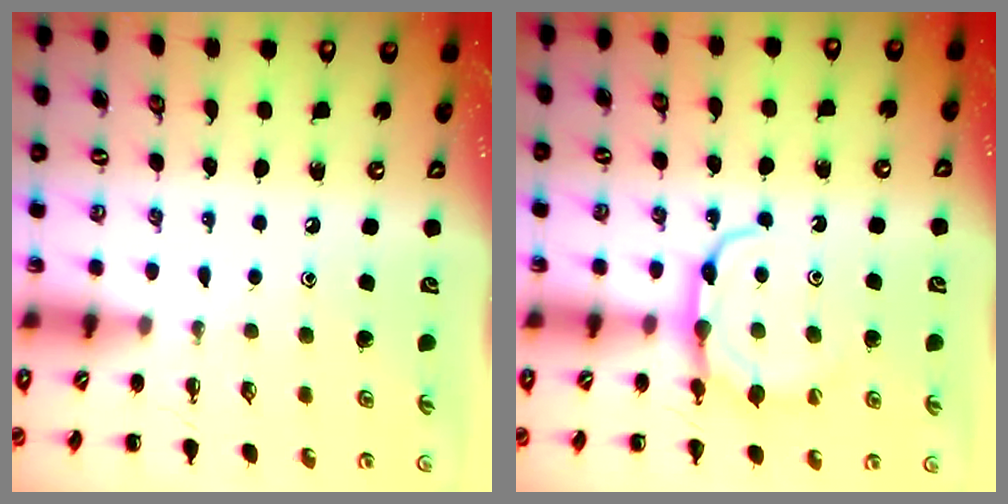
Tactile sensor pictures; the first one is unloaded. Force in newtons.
{"total": 7.9, "press": 7.8, "slide": 1.0}